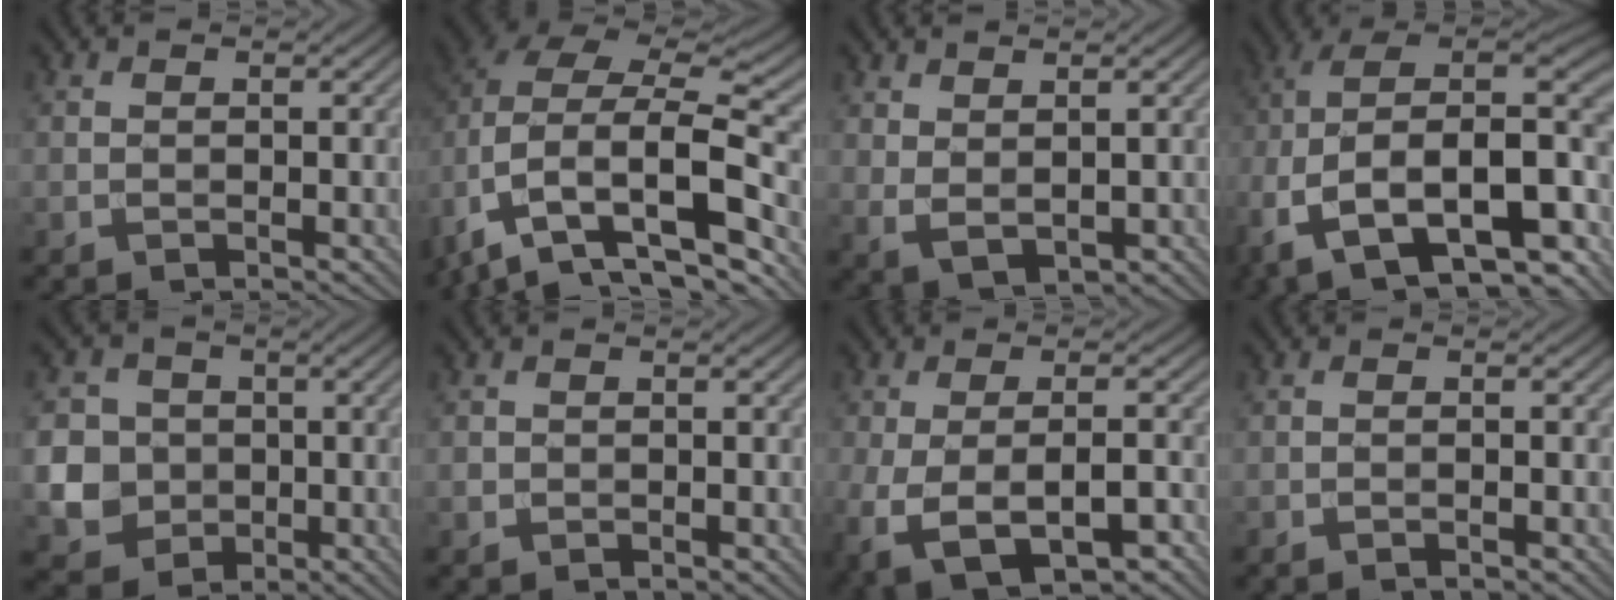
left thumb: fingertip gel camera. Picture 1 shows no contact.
{"total": 13.6, "force": [-6.8, 7.6, 8.9], "torque": [-0.192, -0.036, -0.080]}
{"total": 2.6, "force": [1.4, 1.3, 1.8], "torque": [-0.043, -0.006, 0.035]}
{"total": 19.7, "force": [-4.8, 12.0, 14.8], "torque": [-0.280, -0.021, -0.062]}
{"total": 9.0, "force": [-0.8, 8.5, 2.7], "torque": [-0.099, -0.012, -0.036]}
{"total": 0.7, "force": [-0.3, 0.6, 0.1], "torque": [-0.001, -0.003, -0.007]}
{"total": 9.0, "force": [-3.9, 3.9, 7.1], "torque": [-0.151, -0.024, -0.061]}
{"total": 0.8, "force": [-0.6, 0.0, 0.5], "torque": [-0.009, 0.001, -0.012]}